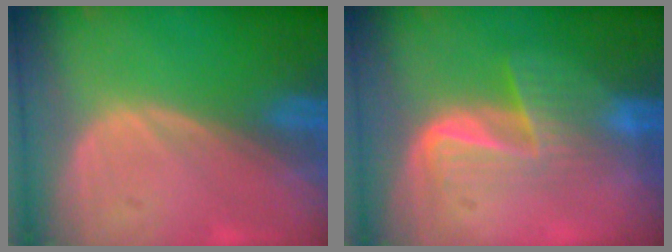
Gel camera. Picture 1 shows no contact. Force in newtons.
{"total": 7.0, "press": 5.7, "slide": 4.0}